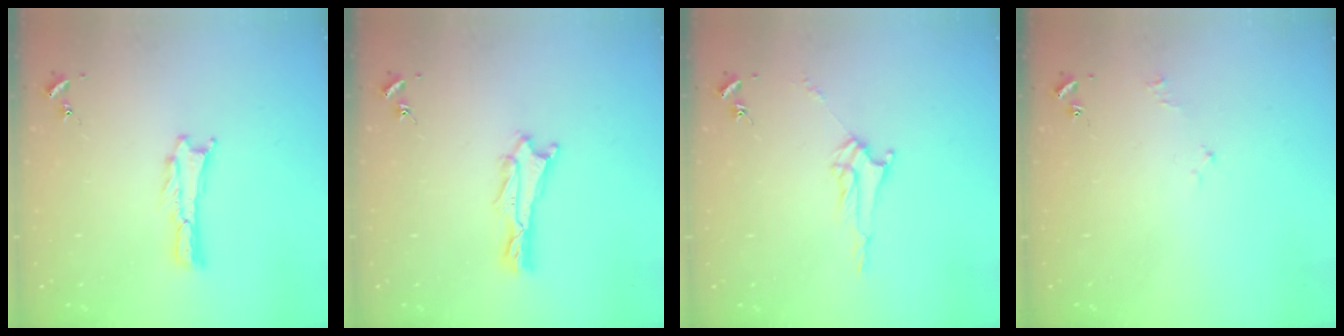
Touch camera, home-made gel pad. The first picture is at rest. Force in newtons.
{"total": 0.9, "press": 0.9, "slide": 0.2}
{"total": 3.0, "press": 3.0, "slide": 0.3}
{"total": 1.6, "press": 1.5, "slide": 0.3}